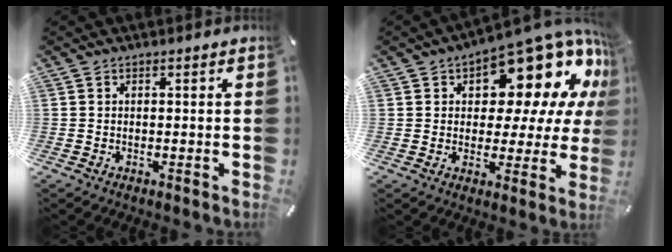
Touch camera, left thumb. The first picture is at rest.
{"total": 16.7, "force": [10.9, 8.1, 9.7], "torque": [-0.128, -0.099, 0.182]}